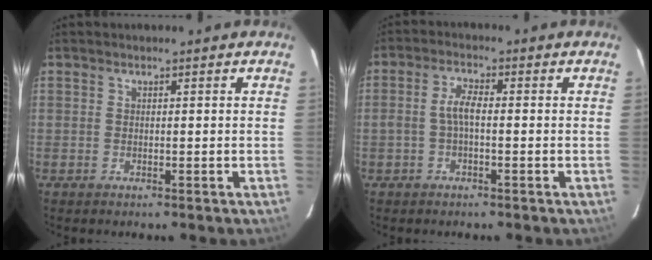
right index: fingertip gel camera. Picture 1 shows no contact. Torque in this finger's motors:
{"motor_torque": [0.48, -0.12, 0.28, 0.09]}